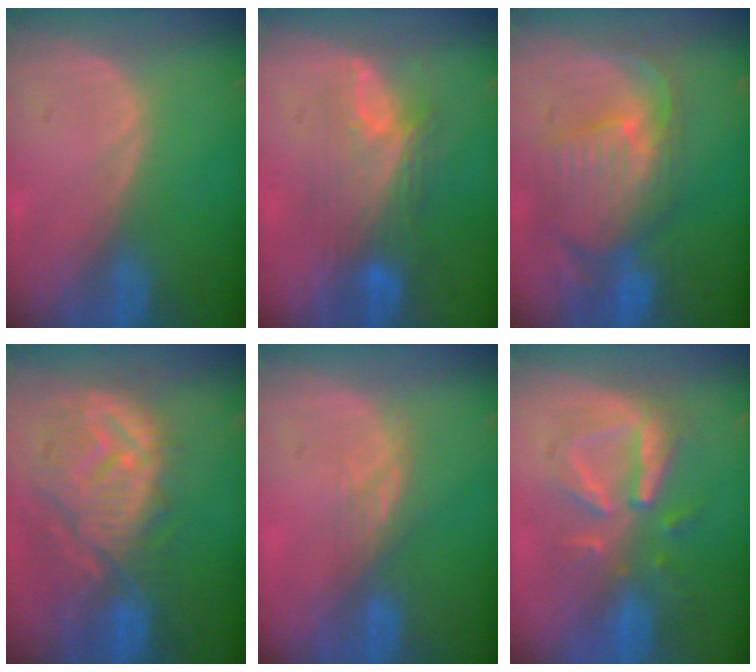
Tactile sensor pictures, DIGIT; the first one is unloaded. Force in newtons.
{"total": 7.5, "press": 7.4, "slide": 1.4}
{"total": 11.1, "press": 9.7, "slide": 5.4}
{"total": 12.2, "press": 11.0, "slide": 5.4}
{"total": 3.0, "press": 2.6, "slide": 1.5}
{"total": 7.9, "press": 7.9, "slide": 0.4}